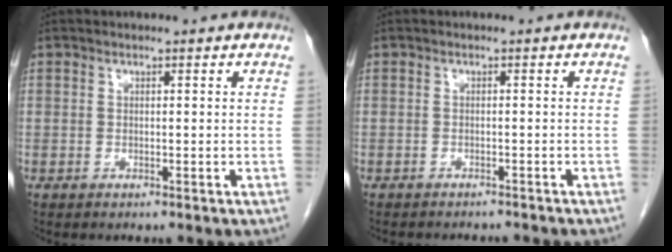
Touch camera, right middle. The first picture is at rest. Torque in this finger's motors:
{"motor_torque": [0.11, -0.07, 0.03, 0.00]}